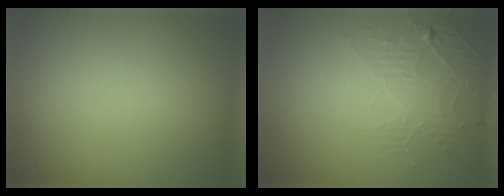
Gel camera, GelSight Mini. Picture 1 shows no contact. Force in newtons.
{"total": 2.2, "press": 1.4, "slide": 1.7}